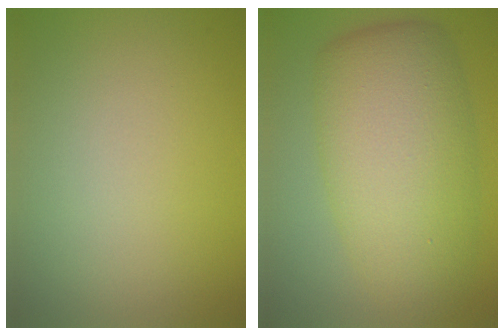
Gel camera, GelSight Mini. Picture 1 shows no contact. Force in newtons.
{"total": 9.4, "press": 9.4, "slide": 0.2}